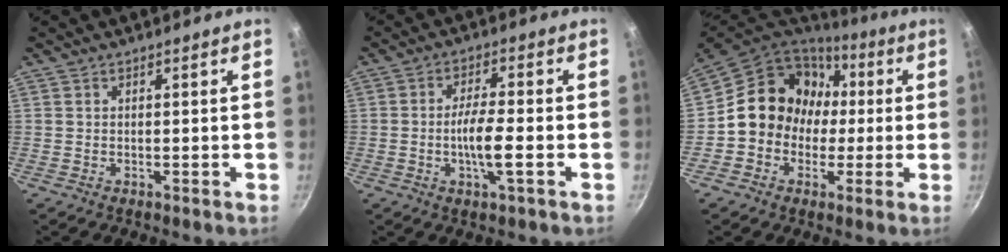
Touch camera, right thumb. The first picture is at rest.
{"total": 6.6, "force": [-1.7, 1.3, 6.3], "torque": [-0.117, 0.013, -0.033]}
{"total": 15.4, "force": [0.6, 13.7, 6.9], "torque": [-0.072, 0.042, -0.003]}